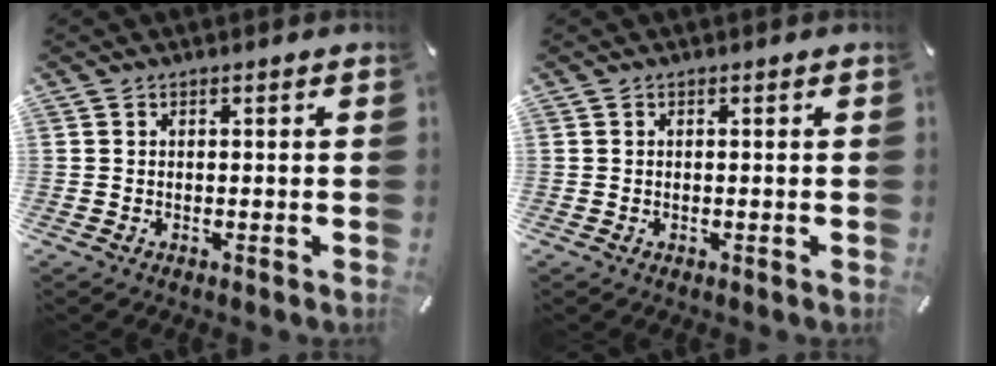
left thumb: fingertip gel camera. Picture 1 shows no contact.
{"total": 0.0}